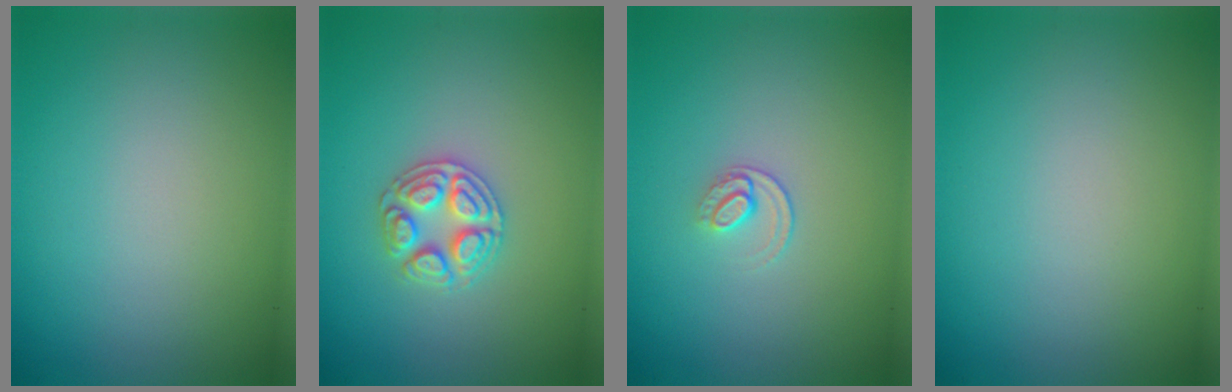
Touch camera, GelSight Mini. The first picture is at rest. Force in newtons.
{"total": 3.0, "press": 2.9, "slide": 0.4}
{"total": 1.2, "press": 0.8, "slide": 0.9}
{"total": 0.0}